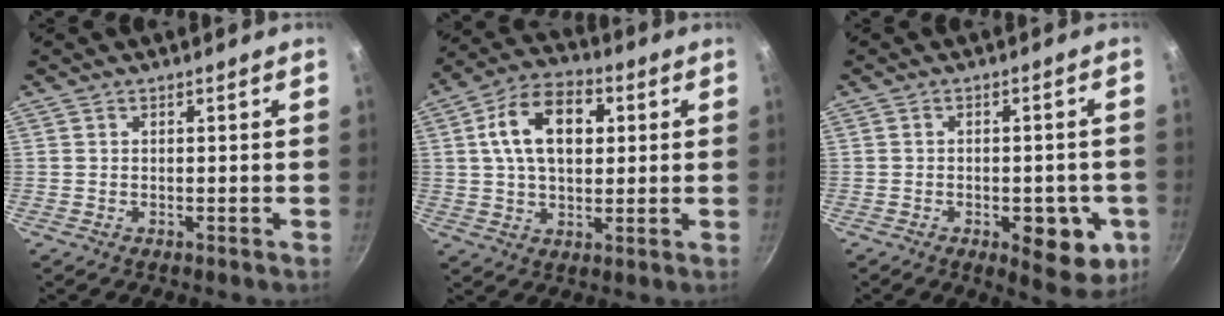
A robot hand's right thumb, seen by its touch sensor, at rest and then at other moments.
{"total": 13.9, "force": [3.1, 8.9, 10.3], "torque": [-0.151, 0.015, 0.040]}
{"total": 10.5, "force": [-3.5, 5.0, 8.5], "torque": [-0.068, 0.006, -0.038]}